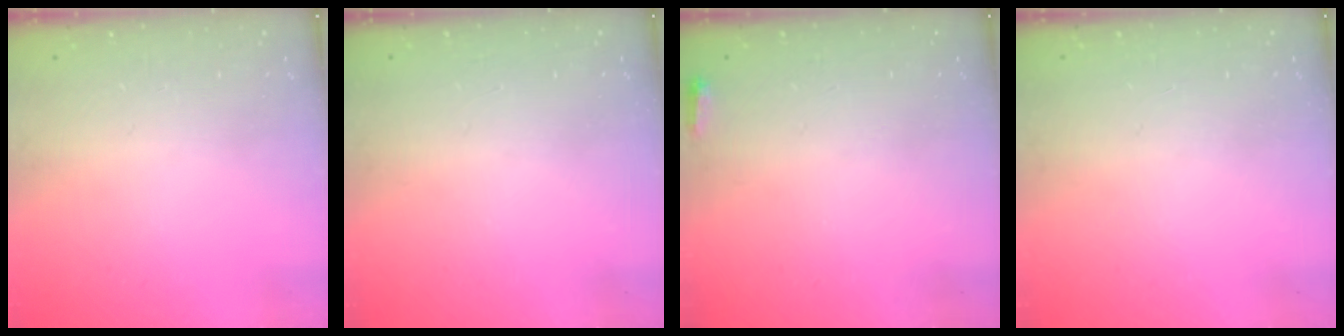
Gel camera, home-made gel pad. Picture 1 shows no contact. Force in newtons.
{"total": 1.0, "press": 0.0, "slide": 1.0}
{"total": 2.7, "press": 2.6, "slide": 0.9}
{"total": 0.0}